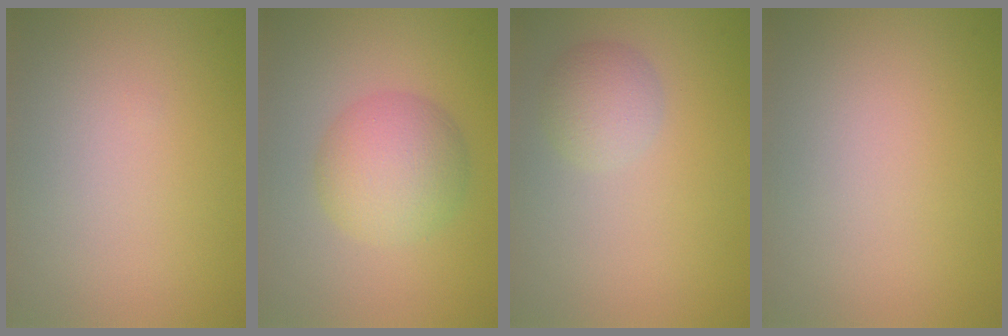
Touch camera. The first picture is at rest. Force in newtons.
{"total": 5.3, "press": 5.3, "slide": 0.1}
{"total": 2.4, "press": 2.4, "slide": 0.1}
{"total": 0.0}